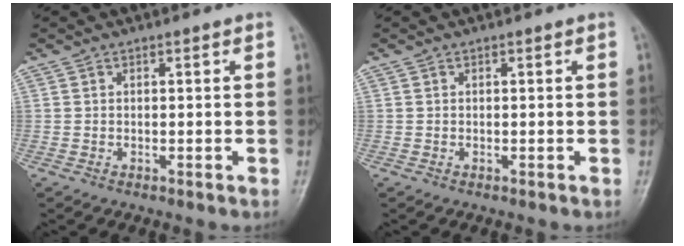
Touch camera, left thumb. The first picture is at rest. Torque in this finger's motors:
{"motor_torque": [-0.27, -0.11, -0.09, 0.23, 0.00]}